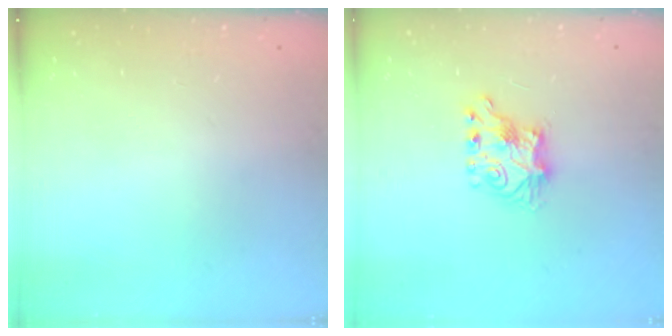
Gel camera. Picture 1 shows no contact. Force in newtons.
{"total": 7.2, "press": 7.2, "slide": 0.4}